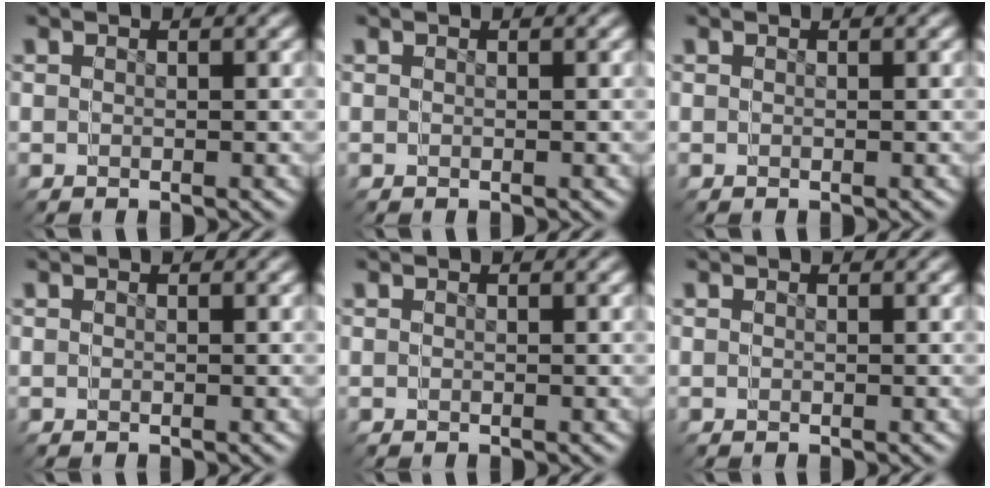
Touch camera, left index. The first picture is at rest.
{"total": 0.0}
{"total": 0.0}
{"total": 0.0}
{"total": 0.0}
{"total": 0.0}